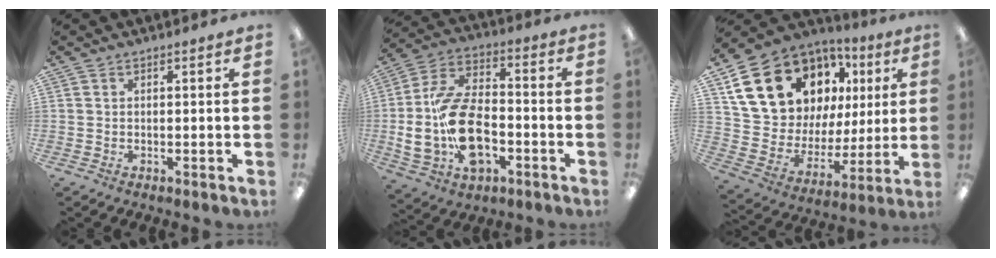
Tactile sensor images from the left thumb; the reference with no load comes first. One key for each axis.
{"total": 18.3, "fx": -4.6, "fy": 11.2, "fz": 13.8, "tx": -0.277, "ty": 0.020, "tz": -0.077}
{"total": 21.2, "fx": 11.1, "fy": 14.3, "fz": 11.0, "tx": -0.209, "ty": -0.039, "tz": 0.218}